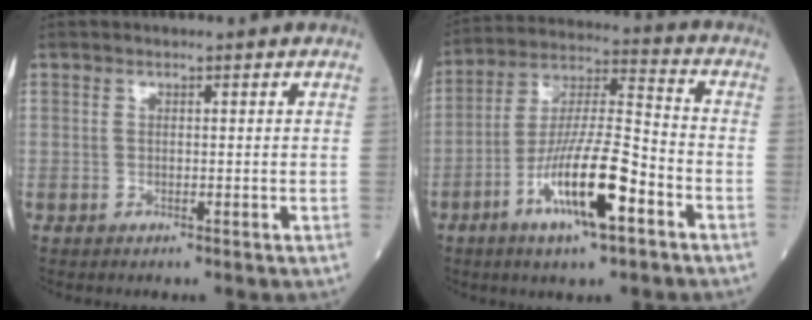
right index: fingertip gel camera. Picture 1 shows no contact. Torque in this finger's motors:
{"motor_torque": [1.62, -0.51, 1.03, 0.21]}